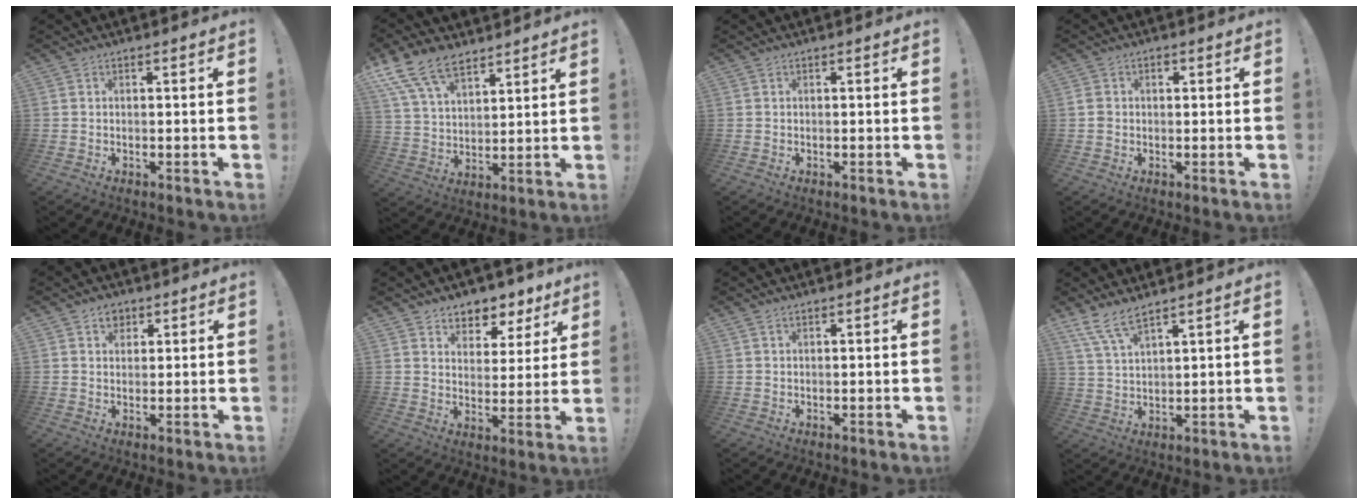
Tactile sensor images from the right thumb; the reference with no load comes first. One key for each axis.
{"total": 13.2, "fx": 10.0, "fy": 6.2, "fz": 6.2, "tx": -0.126, "ty": -0.054, "tz": 0.190}
{"total": 0.0}
{"total": 2.6, "fx": -0.2, "fy": 2.2, "fz": 1.3, "tx": -0.018, "ty": 0.007, "tz": -0.003}
{"total": 3.8, "fx": 2.1, "fy": 2.9, "fz": 1.0, "tx": -0.001, "ty": -0.010, "tz": 0.035}
{"total": 6.9, "fx": 5.0, "fy": 4.7, "fz": 0.9, "tx": 0.005, "ty": -0.050, "tz": 0.092}
{"total": 0.7, "fx": 0.5, "fy": 0.2, "fz": 0.4, "tx": 0.001, "ty": -0.003, "tz": 0.009}
{"total": 7.2, "fx": 5.6, "fy": 1.4, "fz": 4.2, "tx": -0.091, "ty": -0.023, "tz": 0.107}